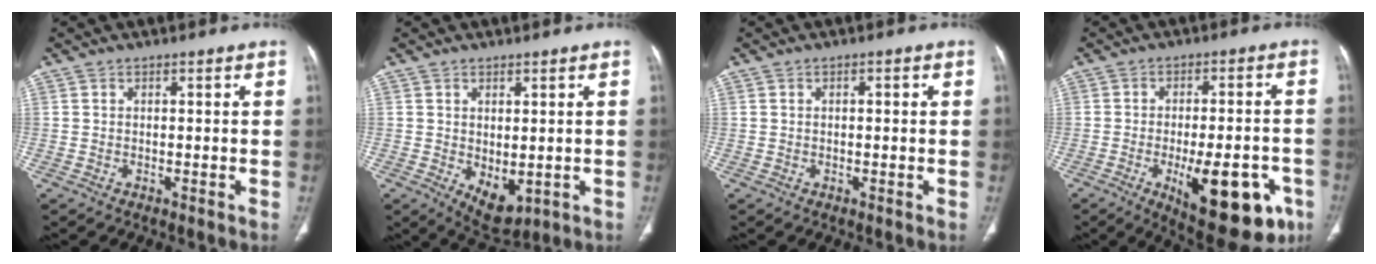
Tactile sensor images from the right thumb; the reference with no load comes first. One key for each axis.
{"total": 6.2, "fx": -0.9, "fy": 3.6, "fz": 5.0, "tx": -0.066, "ty": -0.009, "tz": 0.007}
{"total": 1.2, "fx": 0.3, "fy": 0.4, "fz": 1.1, "tx": -0.020, "ty": 0.006, "tz": 0.005}
{"total": 19.1, "fx": -7.4, "fy": 7.6, "fz": 15.8, "tx": -0.168, "ty": 0.016, "tz": -0.085}